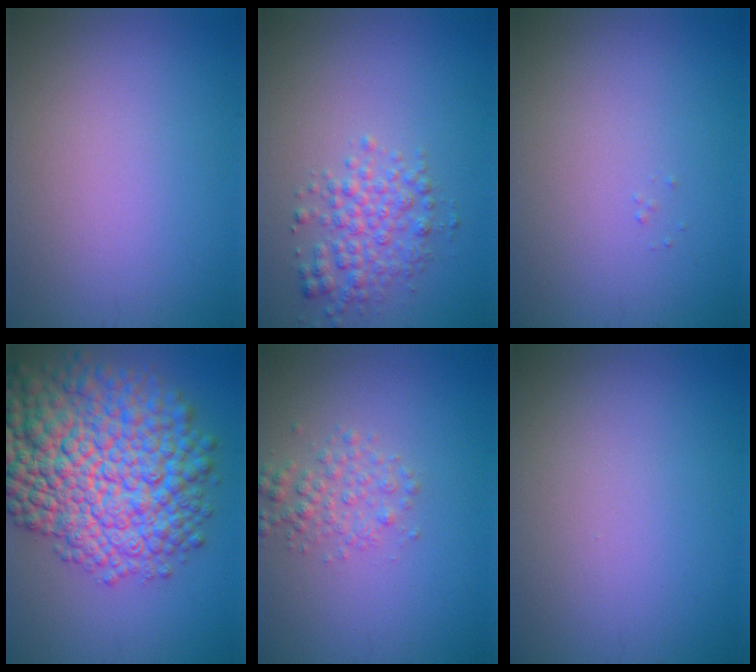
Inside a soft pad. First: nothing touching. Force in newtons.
{"total": 3.1, "press": 3.1, "slide": 0.0}
{"total": 0.0}
{"total": 14.1, "press": 14.1, "slide": 0.4}
{"total": 2.1, "press": 2.1, "slide": 0.1}
{"total": 0.0}